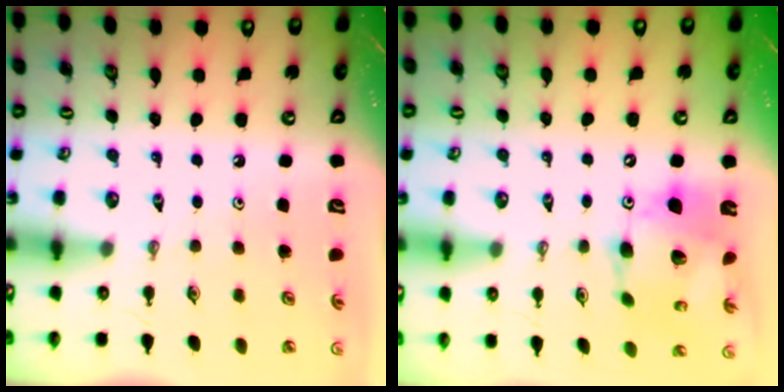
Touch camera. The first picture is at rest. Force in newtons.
{"total": 14.9, "press": 14.8, "slide": 1.4}